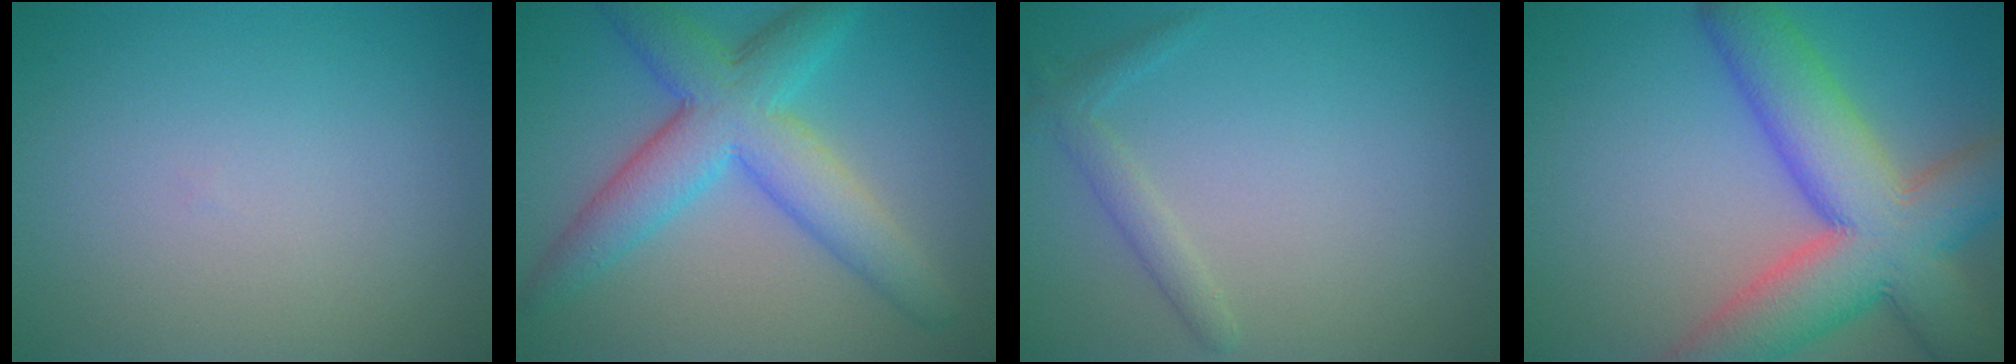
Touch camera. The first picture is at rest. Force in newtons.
{"total": 7.3, "press": 7.3, "slide": 0.1}
{"total": 1.5, "press": 1.5, "slide": 0.1}
{"total": 11.8, "press": 11.8, "slide": 0.9}